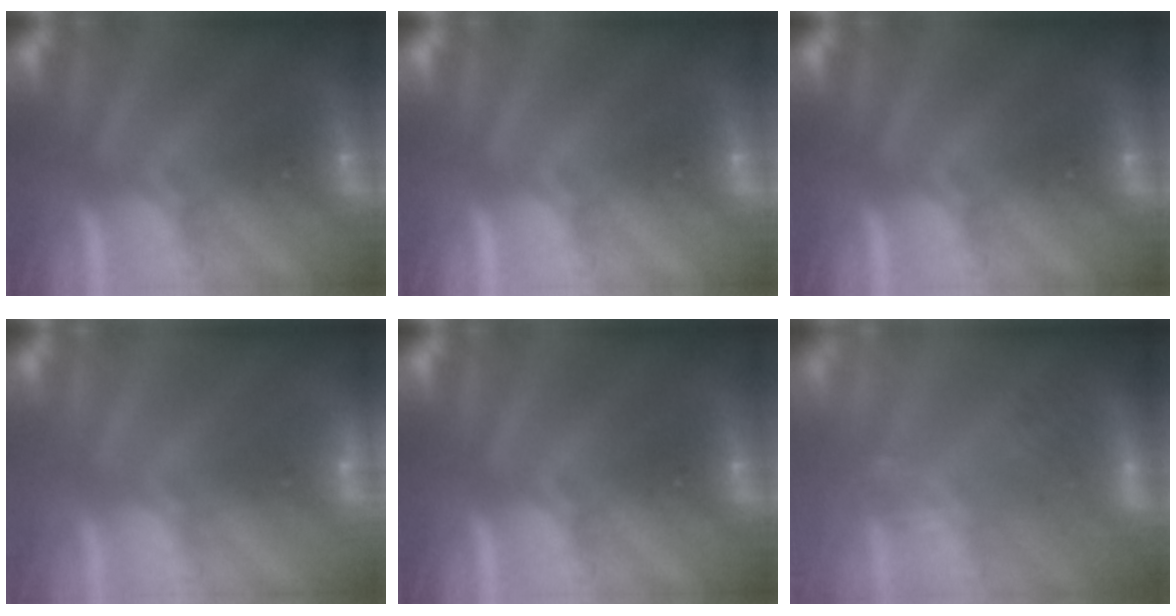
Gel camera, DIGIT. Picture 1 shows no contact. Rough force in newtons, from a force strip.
{"total": 0.0}
{"total": 0.0}
{"total": 2.9}
{"total": 0.0}
{"total": 2.6}